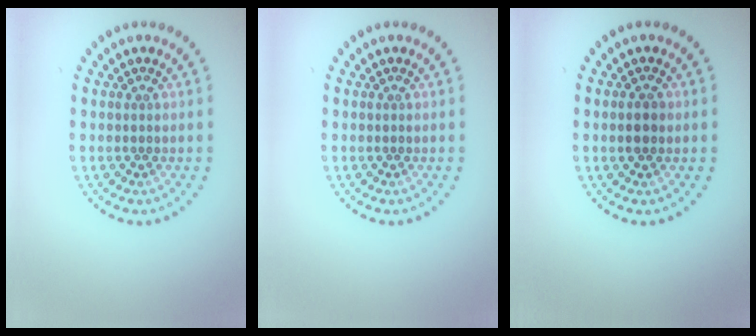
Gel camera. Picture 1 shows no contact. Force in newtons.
{"total": 0.0}
{"total": 2.0, "press": 2.0, "slide": 0.0}